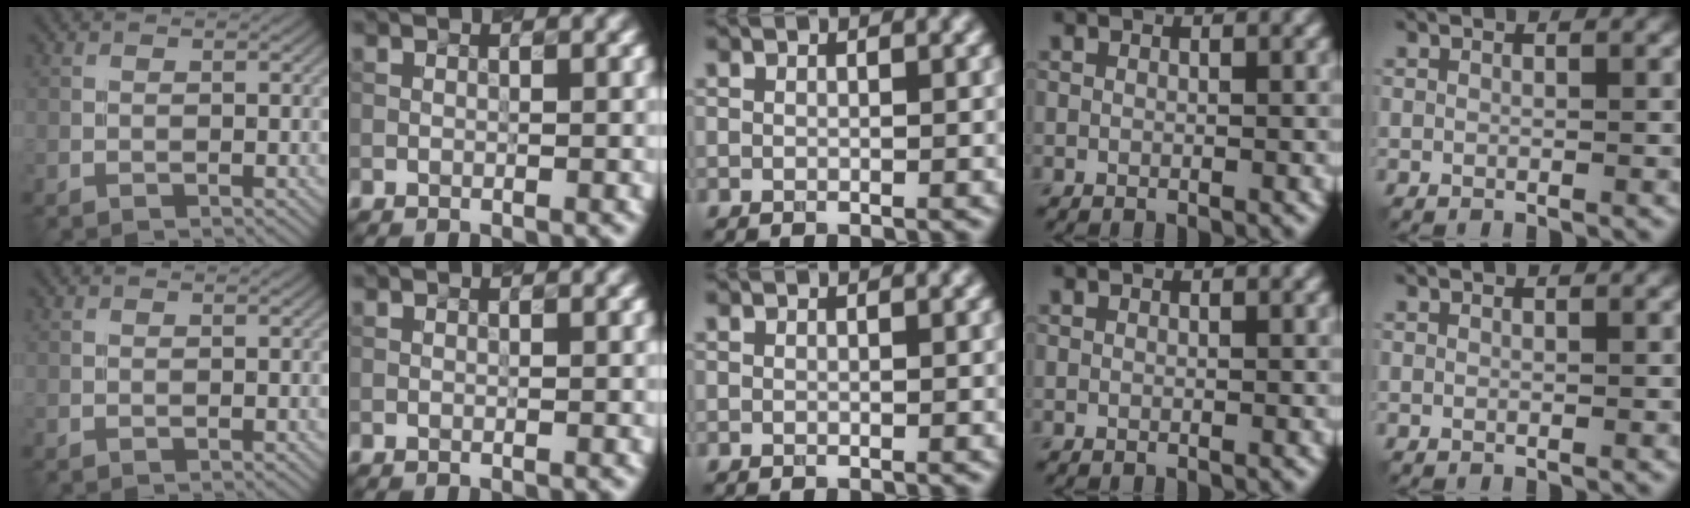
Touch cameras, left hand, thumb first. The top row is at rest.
{}